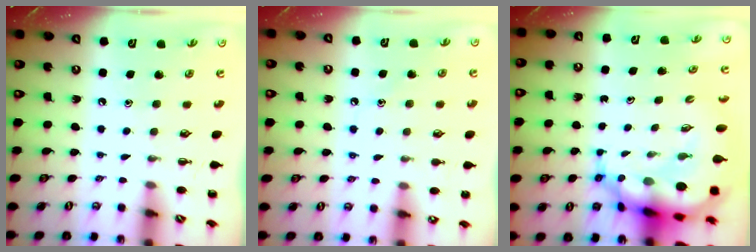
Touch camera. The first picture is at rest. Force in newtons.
{"total": 7.9, "press": 7.6, "slide": 2.0}
{"total": 10.9, "press": 10.5, "slide": 2.7}